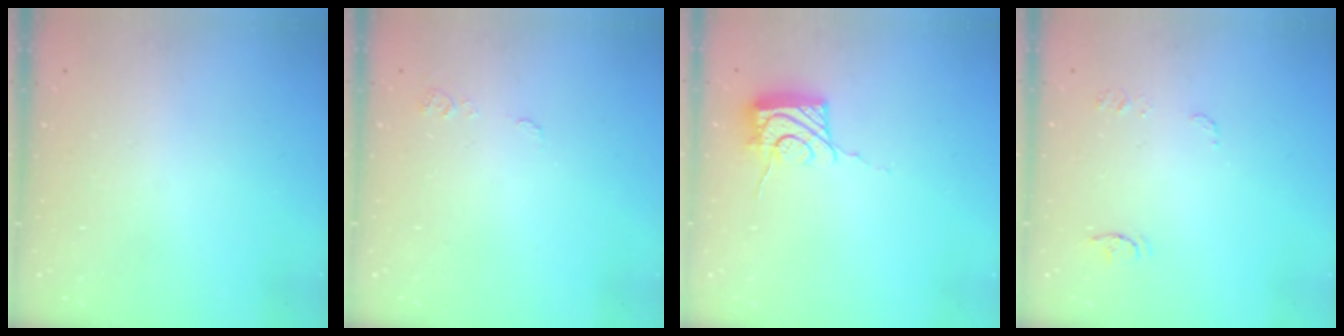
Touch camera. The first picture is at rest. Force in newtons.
{"total": 5.3, "press": 5.2, "slide": 0.5}
{"total": 12.2, "press": 12.0, "slide": 1.8}
{"total": 6.9, "press": 6.9, "slide": 0.5}